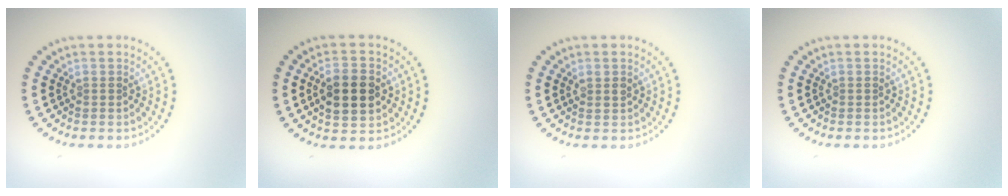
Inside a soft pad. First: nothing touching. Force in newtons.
{"total": 4.6, "press": 4.6, "slide": 0.2}
{"total": 1.0, "press": 0.9, "slide": 0.4}
{"total": 0.0}